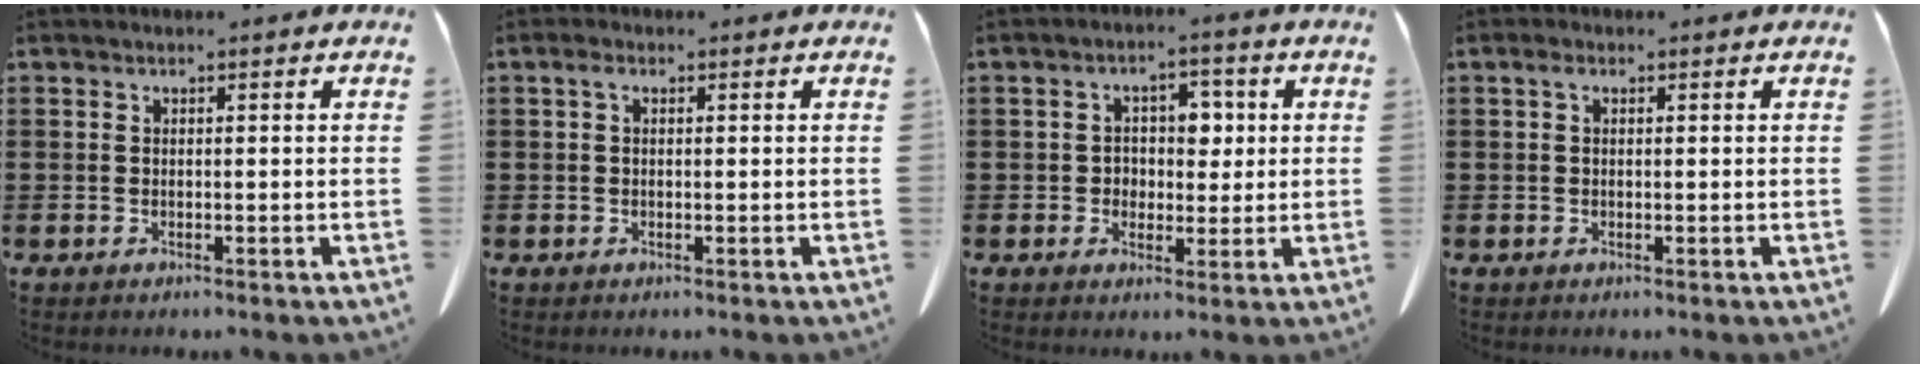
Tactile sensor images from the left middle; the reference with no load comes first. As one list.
[{"total": 1.3, "force": [0.2, 0.7, 1.1], "torque": [-0.025, 0.006, 0.002]}, {"total": 3.9, "force": [0.7, 3.3, 2.0], "torque": [-0.044, 0.010, 0.005]}, {"total": 1.1, "force": [0.2, 0.6, 1.0], "torque": [-0.022, 0.006, 0.002]}]